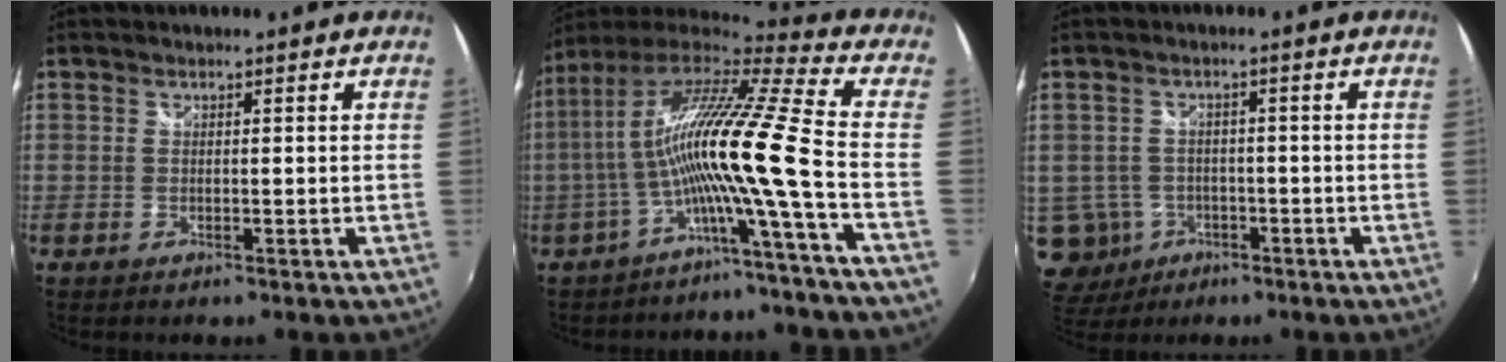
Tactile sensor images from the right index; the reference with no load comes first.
{"total": 14.1, "force": [-2.4, -1.8, 13.8], "torque": [-0.232, -0.006, -0.054]}
{"total": 8.1, "force": [-2.7, 7.2, 2.4], "torque": [-0.073, 0.001, -0.032]}